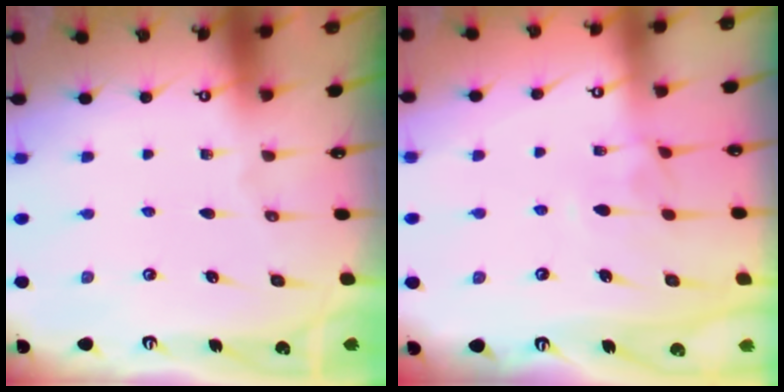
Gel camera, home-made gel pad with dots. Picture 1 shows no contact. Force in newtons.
{"total": 1.5, "press": 1.4, "slide": 0.5}